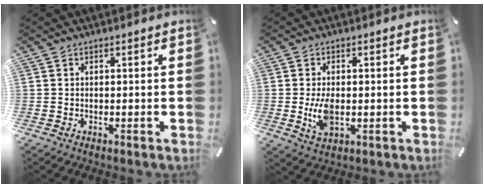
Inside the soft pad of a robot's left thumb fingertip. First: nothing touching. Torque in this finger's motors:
{"motor_torque": [-0.05, 0.42, 0.60, -0.10, 0.07]}